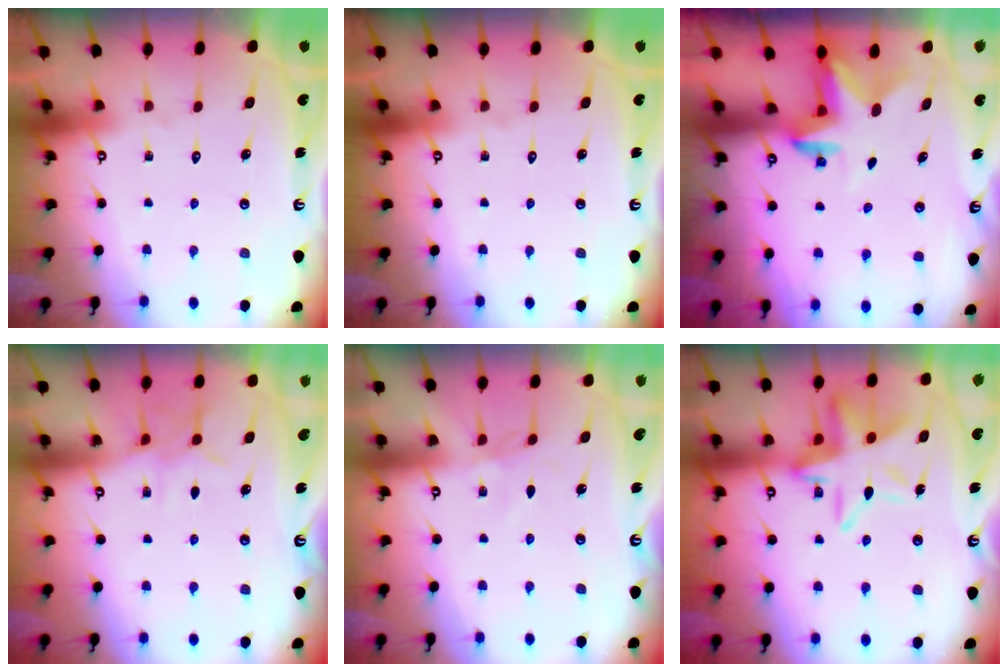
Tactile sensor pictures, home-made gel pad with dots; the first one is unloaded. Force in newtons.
{"total": 0.0}
{"total": 2.6, "press": 2.6, "slide": 0.6}
{"total": 5.5, "press": 5.5, "slide": 0.6}
{"total": 2.2, "press": 2.2, "slide": 0.3}
{"total": 14.9, "press": 14.9, "slide": 1.5}